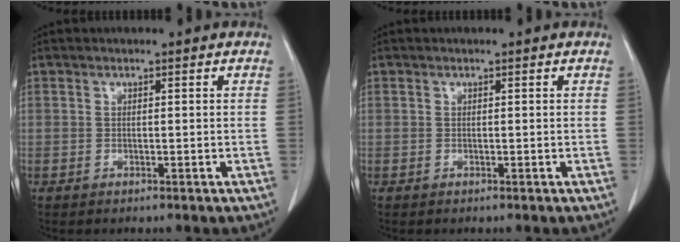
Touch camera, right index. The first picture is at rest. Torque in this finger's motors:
{"motor_torque": [0.00, 0.00, 0.00, 0.00]}